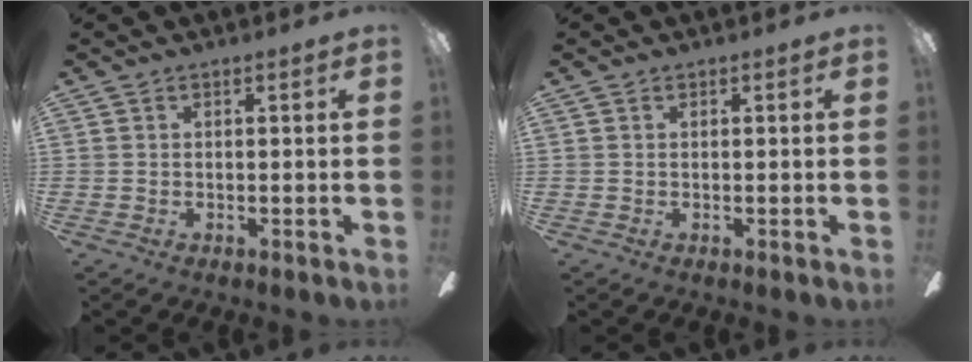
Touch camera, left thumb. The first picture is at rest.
{"total": 0.0}